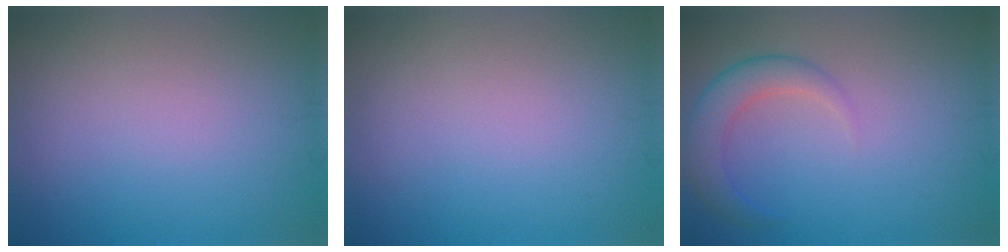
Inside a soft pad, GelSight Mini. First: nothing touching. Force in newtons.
{"total": 0.0}
{"total": 3.5, "press": 3.5, "slide": 0.2}